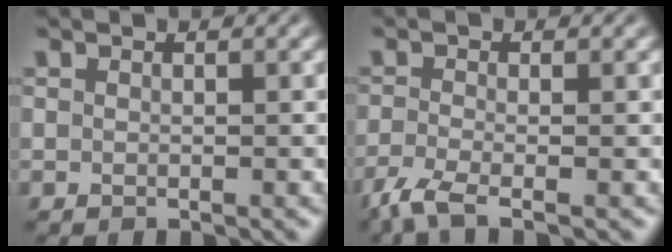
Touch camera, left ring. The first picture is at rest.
{"total": 3.4, "force": [-2.4, 0.6, 2.3], "torque": [-0.052, -0.010, -0.058]}